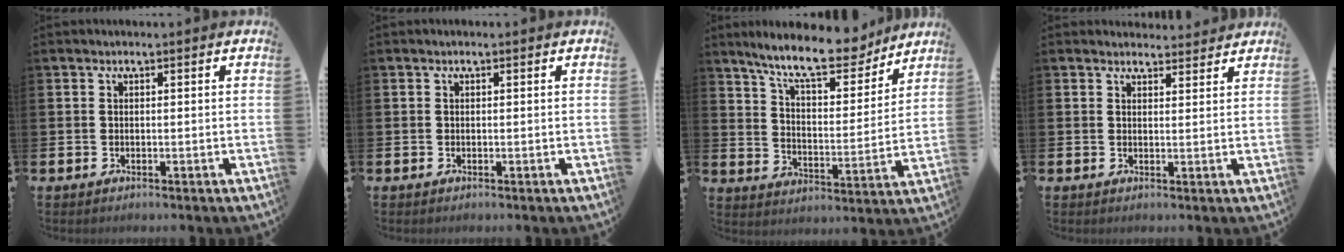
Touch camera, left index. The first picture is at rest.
{"total": 0.0}
{"total": 11.4, "force": [10.0, 2.8, 4.6], "torque": [-0.109, -0.059, 0.174]}
{"total": 2.6, "force": [2.6, 0.6, -0.1], "torque": [0.004, -0.014, 0.045]}